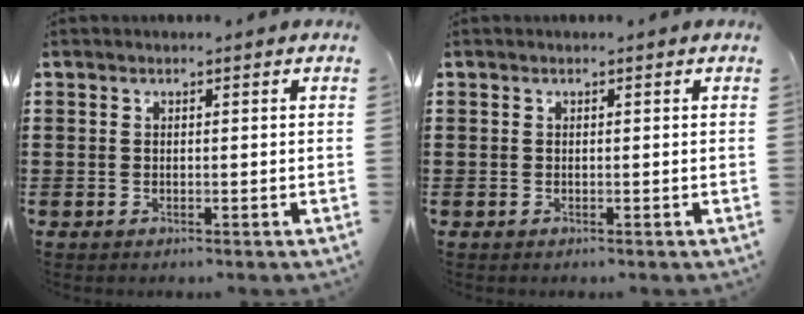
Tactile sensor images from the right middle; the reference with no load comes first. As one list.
[{"total": 0.0}]